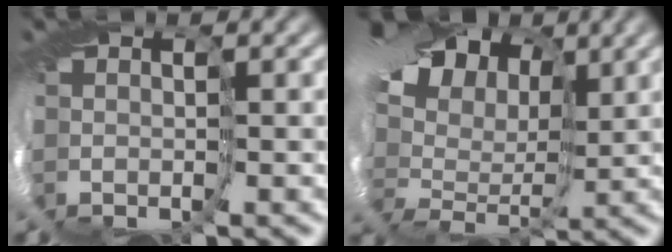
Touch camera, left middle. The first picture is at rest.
{"total": 13.4, "force": [6.5, 8.4, 8.3], "torque": [-0.176, 0.049, 0.081]}